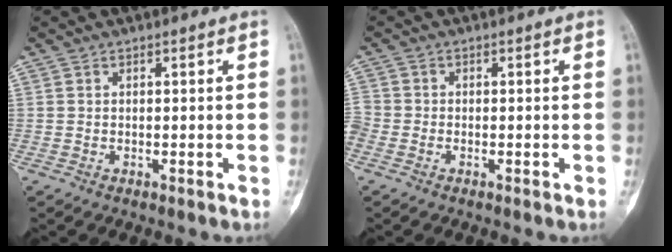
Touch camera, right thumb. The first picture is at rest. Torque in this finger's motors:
{"motor_torque": [0.03, 0.20, 0.87, -0.18, 0.10]}